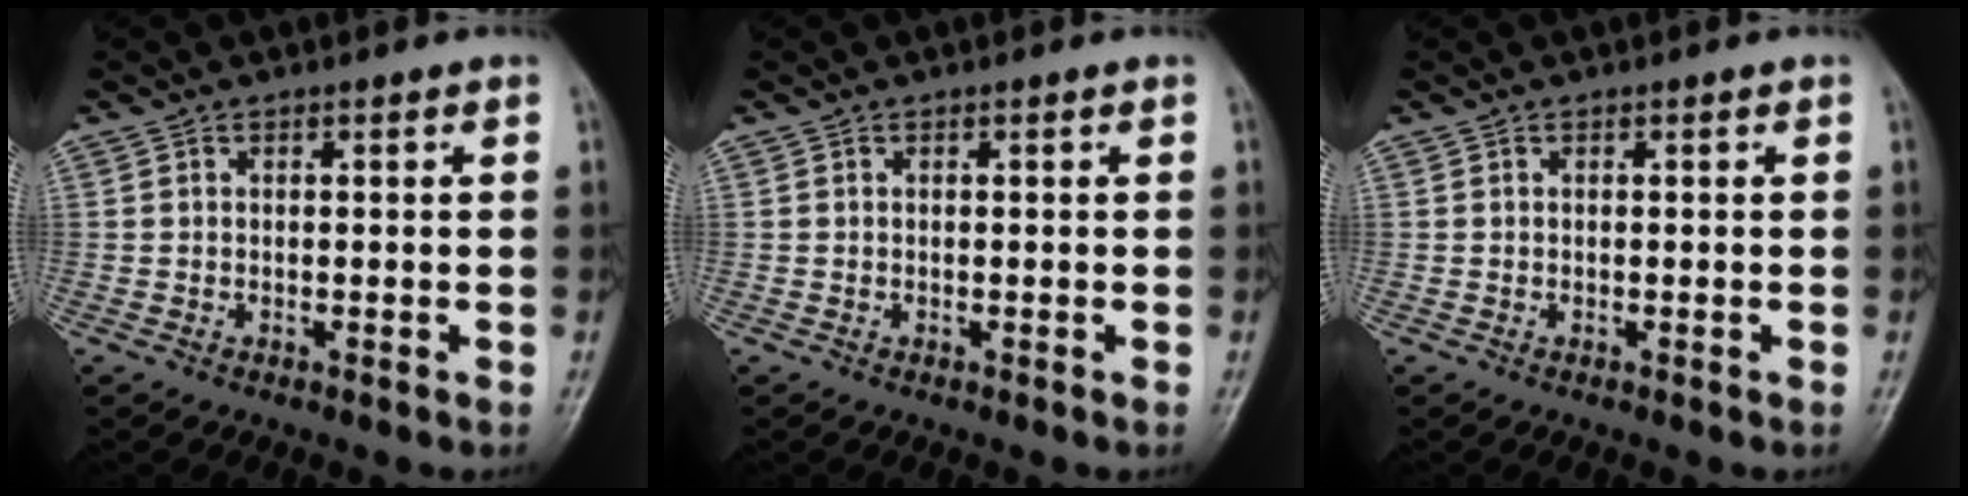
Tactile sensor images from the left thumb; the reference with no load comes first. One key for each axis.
{"total": 0.0}
{"total": 0.0}